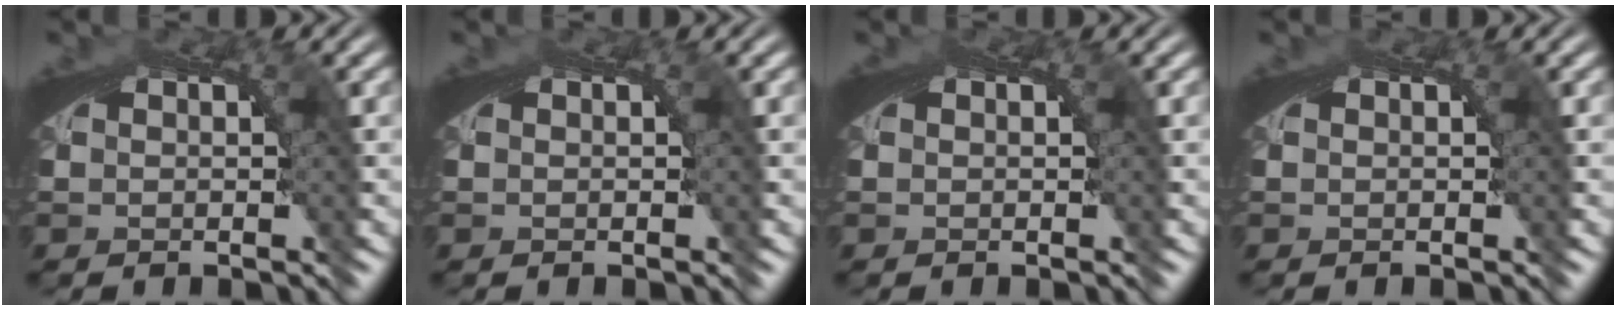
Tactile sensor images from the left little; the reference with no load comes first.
{"total": 0.0}
{"total": 0.7, "force": [0.2, 0.1, 0.6], "torque": [-0.007, 0.003, 0.003]}
{"total": 0.0}